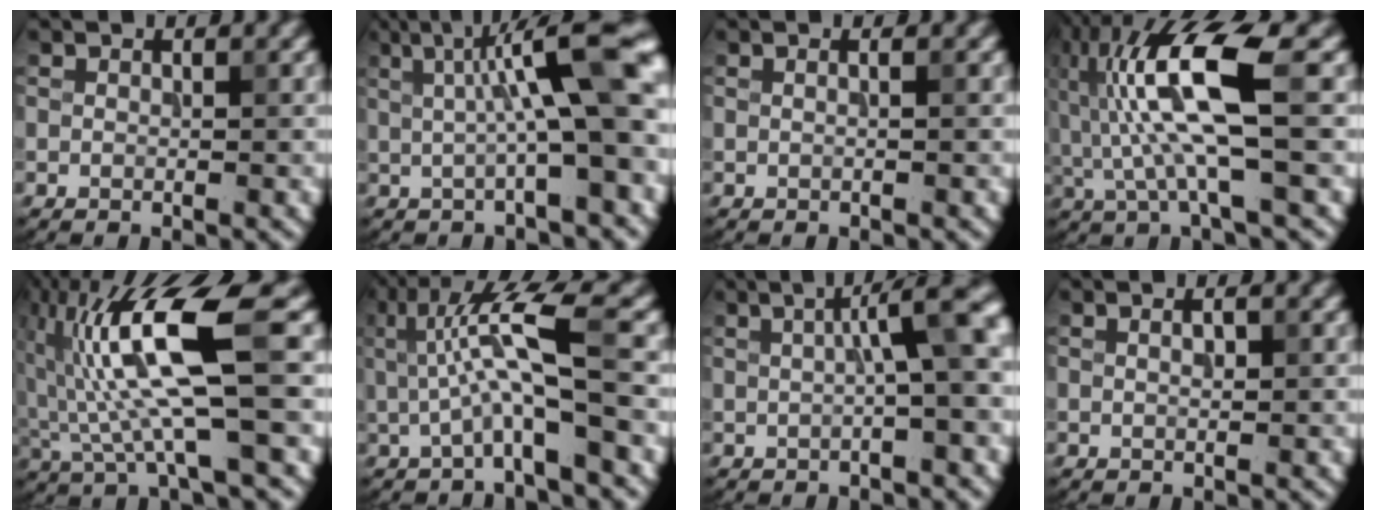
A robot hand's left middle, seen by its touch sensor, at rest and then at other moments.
{"total": 10.0, "force": [2.0, 1.9, 9.6], "torque": [-0.126, 0.011, 0.029]}
{"total": 1.0, "force": [0.3, 0.5, 0.8], "torque": [-0.004, -0.005, -0.007]}
{"total": 9.4, "force": [0.5, 2.0, 9.2], "torque": [-0.191, 0.013, 0.011]}
{"total": 10.7, "force": [1.2, 2.2, 10.4], "torque": [-0.203, 0.011, 0.027]}
{"total": 6.7, "force": [0.5, 1.1, 6.6], "torque": [-0.126, 0.012, 0.006]}
{"total": 6.4, "force": [1.0, 1.4, 6.2], "torque": [-0.075, 0.018, 0.008]}
{"total": 0.8, "force": [0.2, 0.2, 0.8], "torque": [-0.014, 0.003, 0.004]}